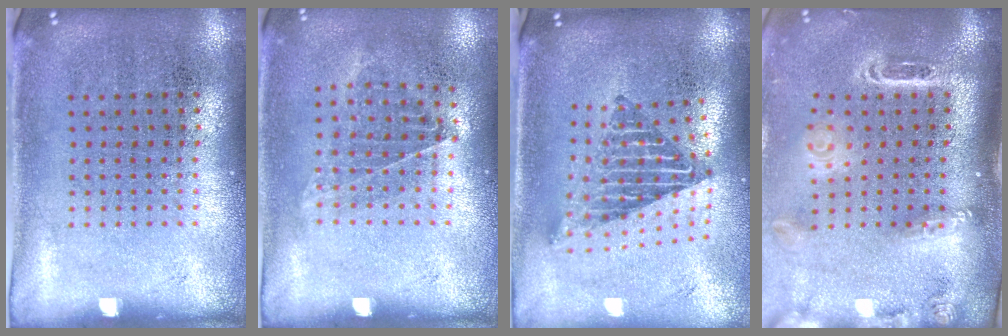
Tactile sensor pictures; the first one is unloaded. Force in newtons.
{"total": 0.9, "press": 0.8, "slide": 0.5}
{"total": 2.1, "press": 1.6, "slide": 1.4}
{"total": 2.6, "press": 1.9, "slide": 1.8}